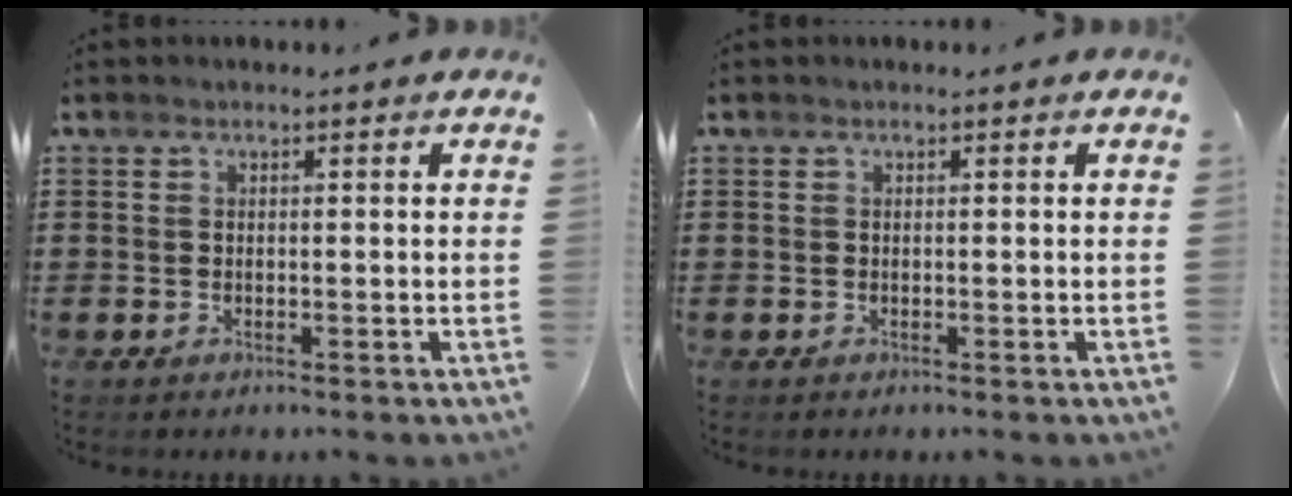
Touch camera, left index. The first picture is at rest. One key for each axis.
{"total": 0.0}